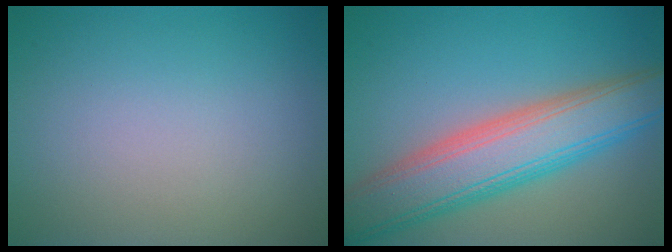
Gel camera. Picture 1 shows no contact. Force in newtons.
{"total": 8.5, "press": 8.5, "slide": 0.3}